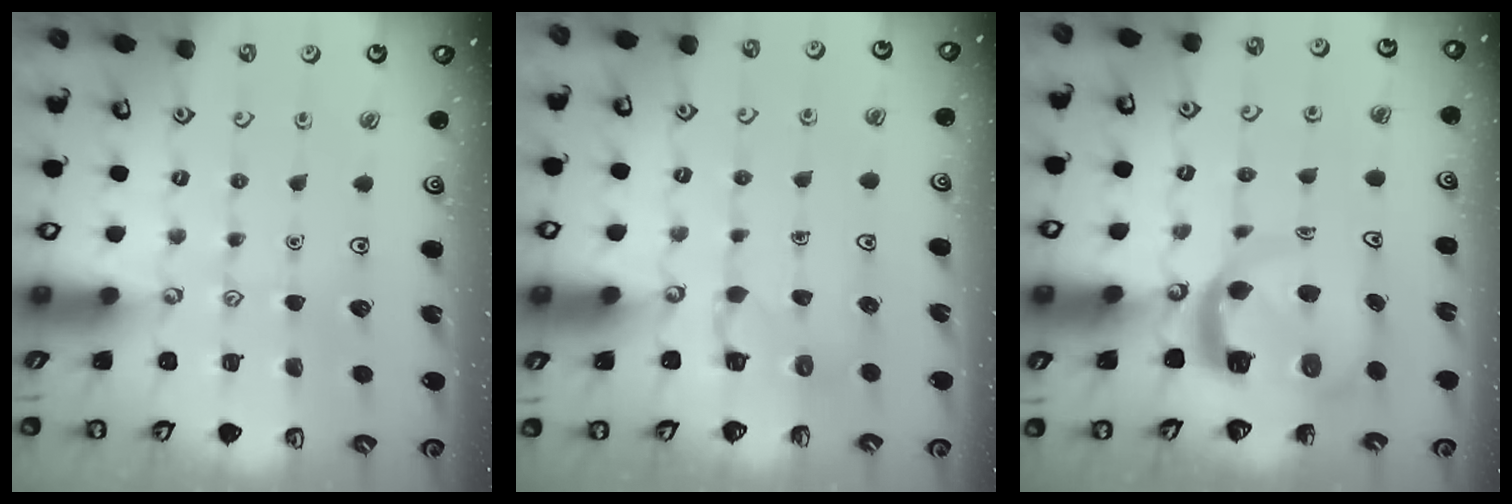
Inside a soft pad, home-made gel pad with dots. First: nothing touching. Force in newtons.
{"total": 2.9, "press": 2.9, "slide": 0.3}
{"total": 8.0, "press": 7.9, "slide": 1.0}